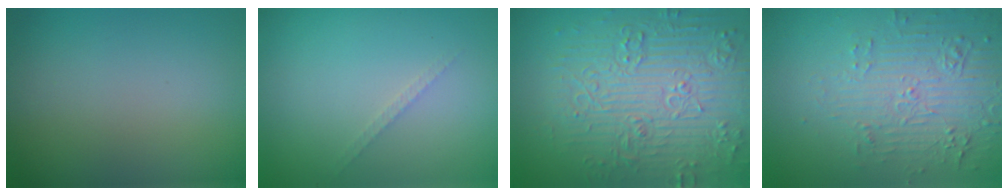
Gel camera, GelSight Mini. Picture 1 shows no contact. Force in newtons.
{"total": 0.8, "press": 0.8, "slide": 0.0}
{"total": 9.2, "press": 6.8, "slide": 6.2}
{"total": 5.3, "press": 3.6, "slide": 3.9}